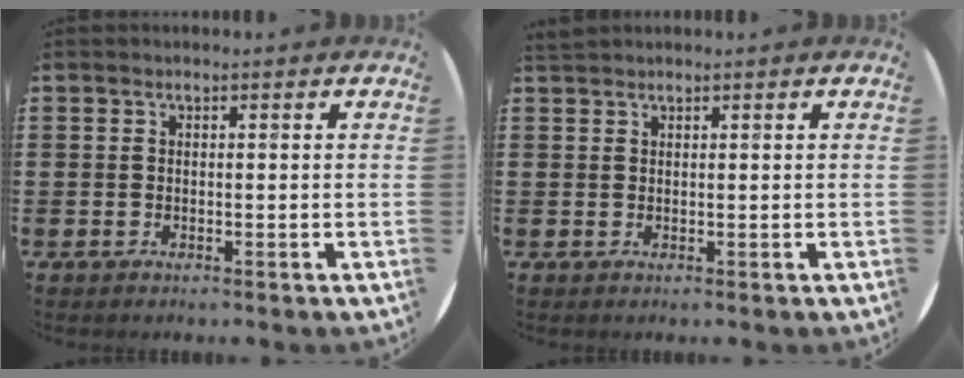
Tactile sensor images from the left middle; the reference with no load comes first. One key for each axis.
{"total": 0.6, "fx": 0.6, "fy": 0.0, "fz": -0.2, "tx": 0.002, "ty": 0.002, "tz": 0.012}